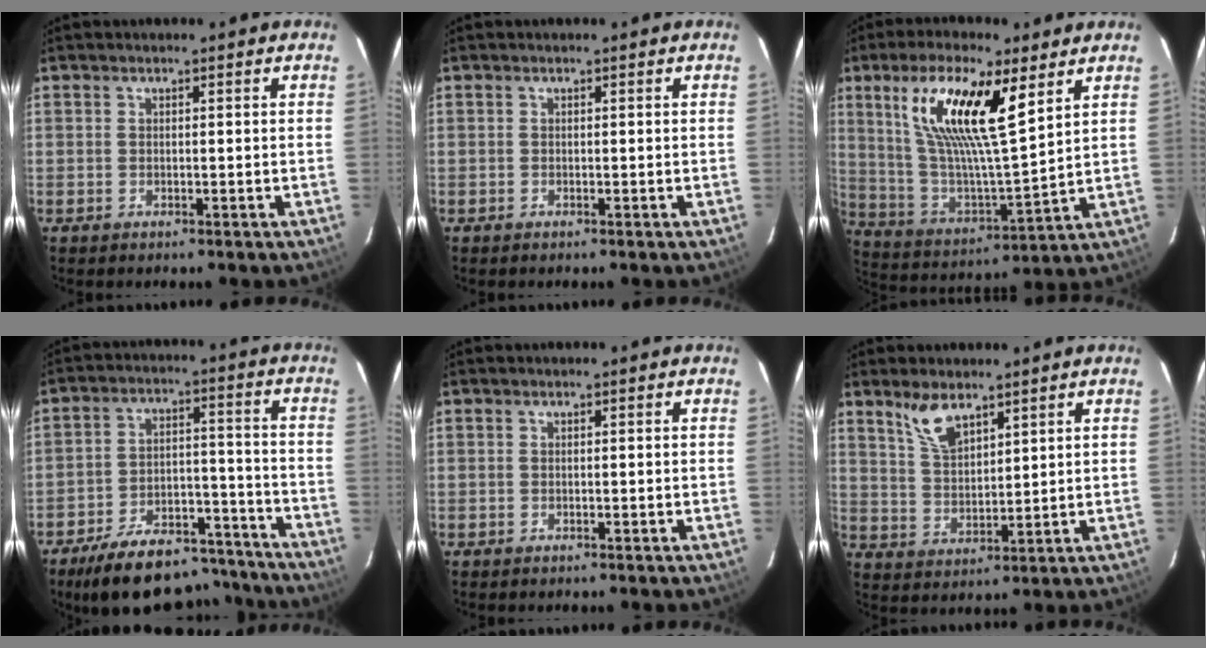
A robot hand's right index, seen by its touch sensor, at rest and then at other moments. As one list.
[{"total": 0.0}, {"total": 18.9, "force": [8.9, 4.8, 15.9], "torque": [-0.300, 0.004, 0.171]}, {"total": 21.7, "force": [-18.4, 8.0, 8.2], "torque": [-0.159, 0.034, -0.246]}, {"total": 0.0}, {"total": 7.0, "force": [5.0, 2.8, 4.0], "torque": [-0.074, 0.005, 0.104]}]